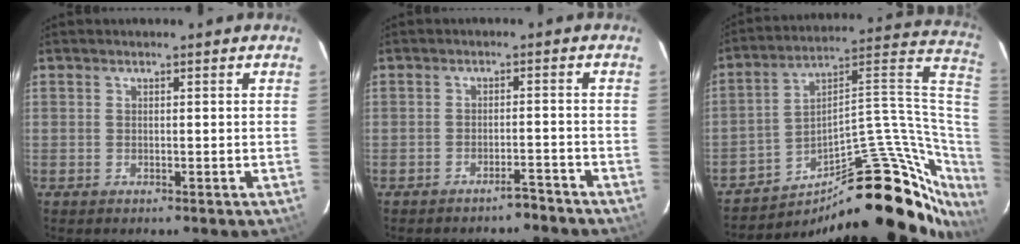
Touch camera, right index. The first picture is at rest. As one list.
[{"total": 3.1, "force": [-3.0, 0.3, 0.7], "torque": [-0.020, 0.007, -0.036]}, {"total": 25.1, "force": [-13.2, 10.5, 18.5], "torque": [-0.212, 0.052, -0.195]}]